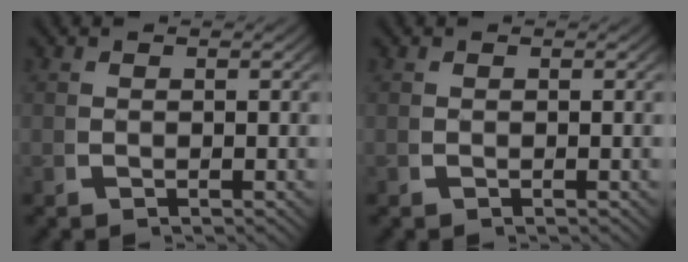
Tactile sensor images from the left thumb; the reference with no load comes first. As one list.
[{"total": 0.0}]